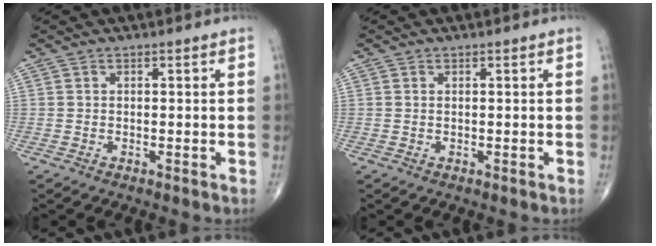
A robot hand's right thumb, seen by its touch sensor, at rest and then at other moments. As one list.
[{"total": 0.0}]